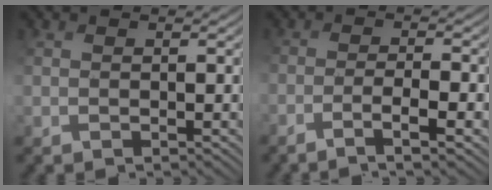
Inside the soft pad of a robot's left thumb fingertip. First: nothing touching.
{"total": 5.4, "force": [-3.6, 0.8, 3.9], "torque": [-0.051, 0.012, -0.068]}